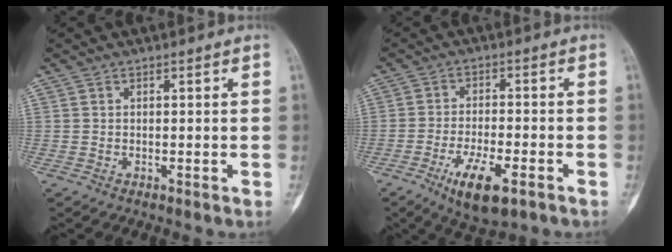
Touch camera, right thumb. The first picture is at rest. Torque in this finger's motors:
{"motor_torque": [1.19, 0.90, 0.97, -0.54, 0.31]}